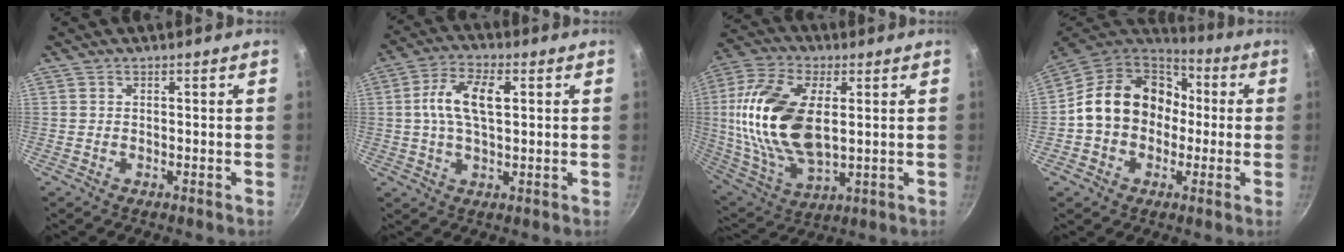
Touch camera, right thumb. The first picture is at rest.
{"total": 9.6, "force": [1.7, 5.0, 8.0], "torque": [-0.142, 0.016, 0.023]}
{"total": 21.6, "force": [2.6, 11.7, 18.0], "torque": [-0.354, -0.002, 0.050]}
{"total": 18.3, "force": [0.3, 15.1, 10.3], "torque": [-0.143, 0.053, -0.005]}